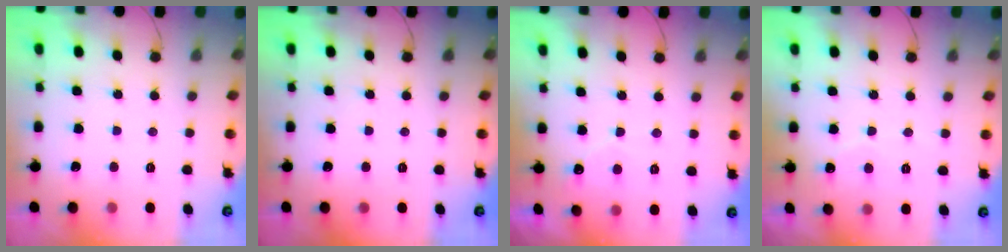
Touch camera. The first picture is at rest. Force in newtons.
{"total": 0.0}
{"total": 3.0, "press": 3.0, "slide": 0.1}
{"total": 2.5, "press": 2.5, "slide": 0.1}